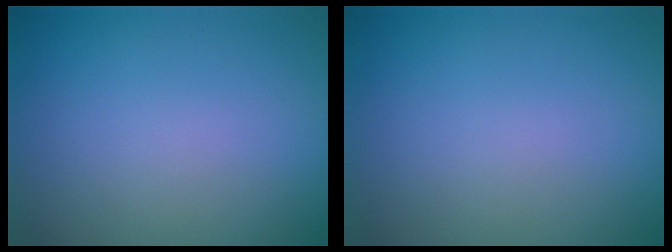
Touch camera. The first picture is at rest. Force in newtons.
{"total": 0.0}